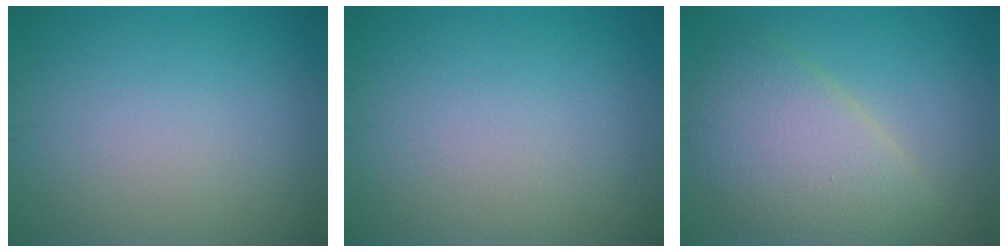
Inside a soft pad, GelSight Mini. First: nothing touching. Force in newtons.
{"total": 0.0}
{"total": 6.3, "press": 6.3, "slide": 0.4}